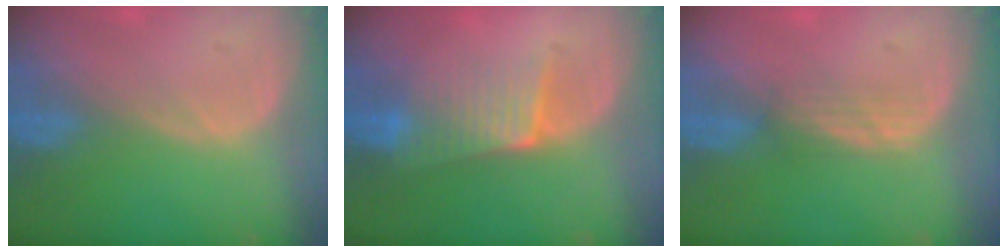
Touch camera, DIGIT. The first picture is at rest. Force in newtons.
{"total": 6.4, "press": 5.7, "slide": 2.9}
{"total": 2.1, "press": 2.1, "slide": 0.2}